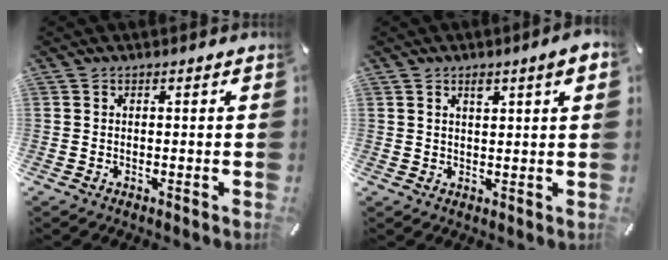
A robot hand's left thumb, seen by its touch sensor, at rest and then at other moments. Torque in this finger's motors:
{"motor_torque": [1.18, 0.95, 0.69, -0.59, 0.23]}